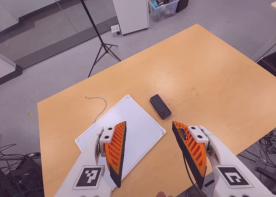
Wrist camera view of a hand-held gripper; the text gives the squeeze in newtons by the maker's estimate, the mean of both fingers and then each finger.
{"total": 0.0}